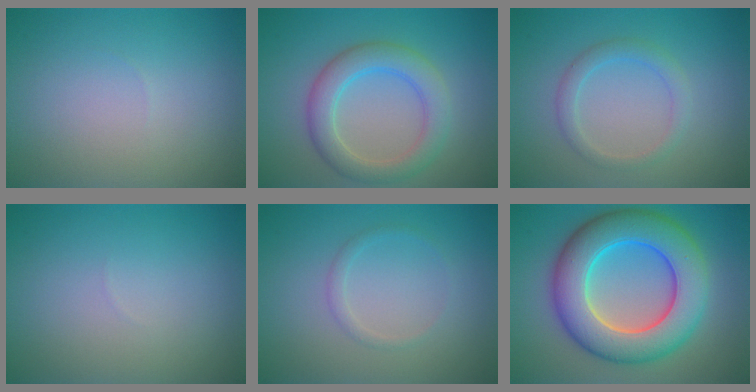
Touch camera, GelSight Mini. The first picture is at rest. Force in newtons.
{"total": 4.5, "press": 4.5, "slide": 0.1}
{"total": 2.1, "press": 2.1, "slide": 0.1}
{"total": 0.0}
{"total": 1.0, "press": 1.0, "slide": 0.0}
{"total": 10.8, "press": 10.8, "slide": 0.3}